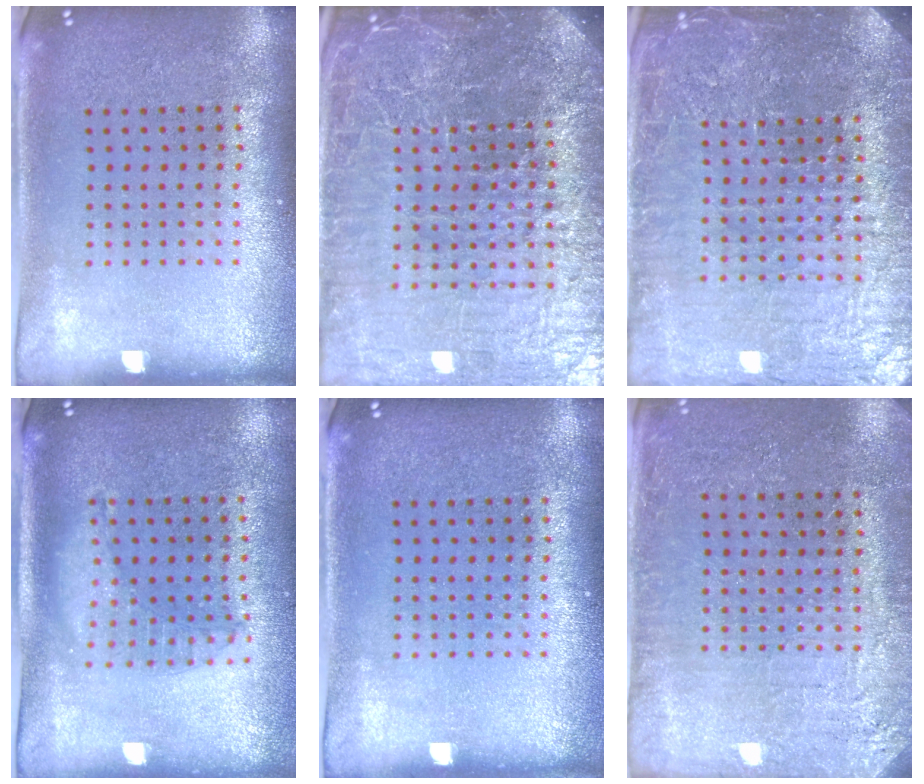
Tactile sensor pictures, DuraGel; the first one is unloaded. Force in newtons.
{"total": 7.0, "press": 6.1, "slide": 3.4}
{"total": 5.7, "press": 5.1, "slide": 2.5}
{"total": 1.2, "press": 1.2, "slide": 0.3}
{"total": 0.0}
{"total": 2.7, "press": 2.7, "slide": 0.4}